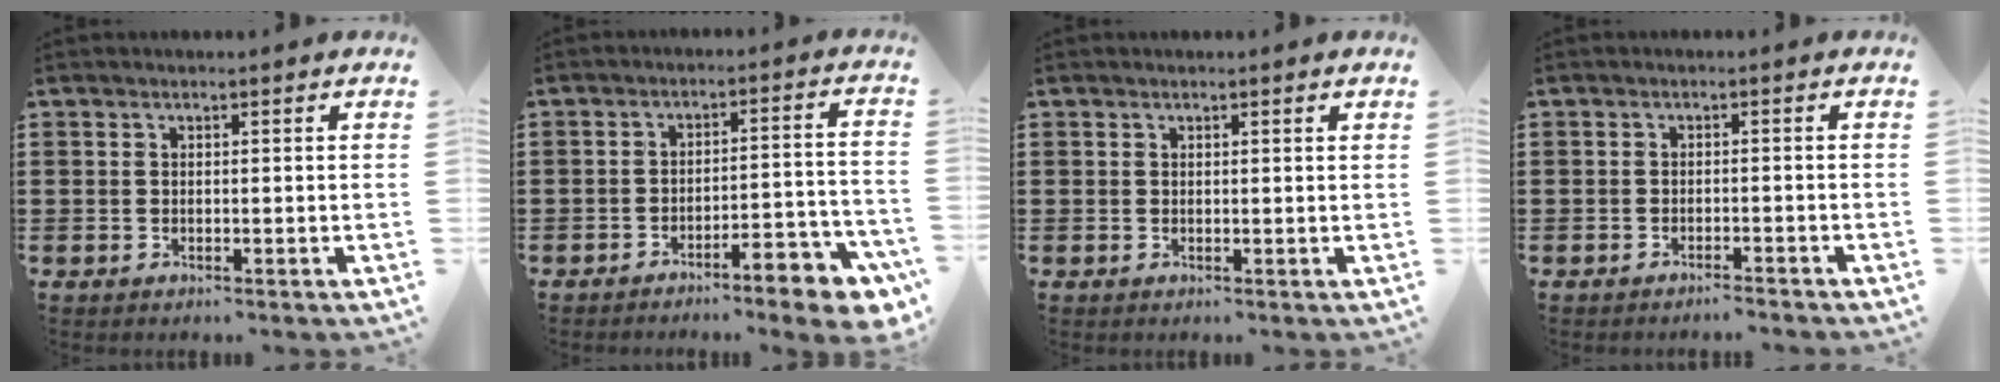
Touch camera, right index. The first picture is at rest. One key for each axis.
{"total": 6.4, "fx": -5.4, "fy": 0.5, "fz": 3.4, "tx": -0.049, "ty": -0.002, "tz": -0.099}
{"total": 0.5, "fx": 0.2, "fy": -0.4, "fz": 0.3, "tx": -0.003, "ty": -0.002, "tz": 0.004}
{"total": 1.4, "fx": -1.3, "fy": -0.2, "fz": 0.3, "tx": -0.008, "ty": 0.000, "tz": -0.027}